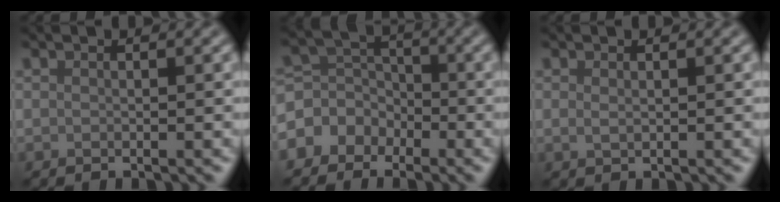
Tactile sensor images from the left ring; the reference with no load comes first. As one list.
[{"total": 4.3, "force": [-2.1, 3.6, 1.0], "torque": [0.007, 0.016, -0.052]}, {"total": 0.7, "force": [0.3, 0.3, 0.6], "torque": [-0.011, -0.001, 0.005]}]